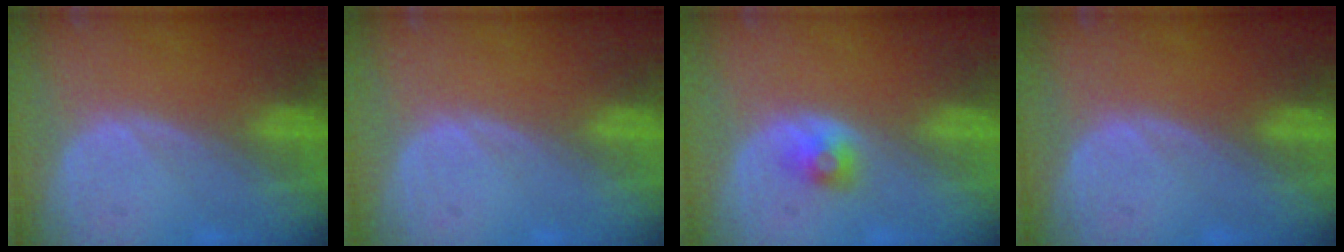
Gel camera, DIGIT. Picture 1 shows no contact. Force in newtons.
{"total": 0.0}
{"total": 2.2, "press": 2.2, "slide": 0.3}
{"total": 0.0}